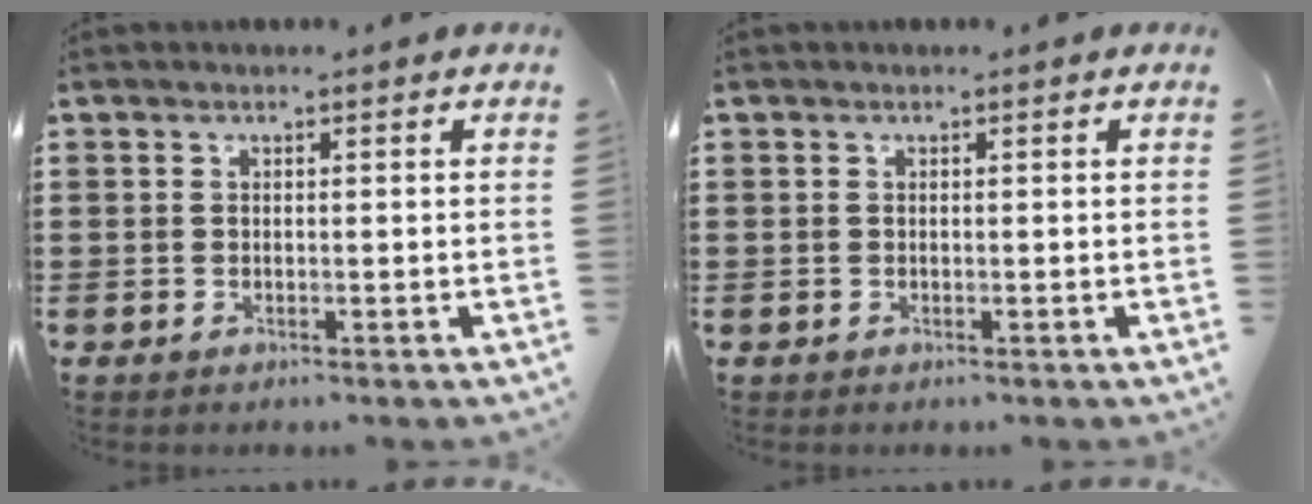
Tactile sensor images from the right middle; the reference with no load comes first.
{"total": 0.0}